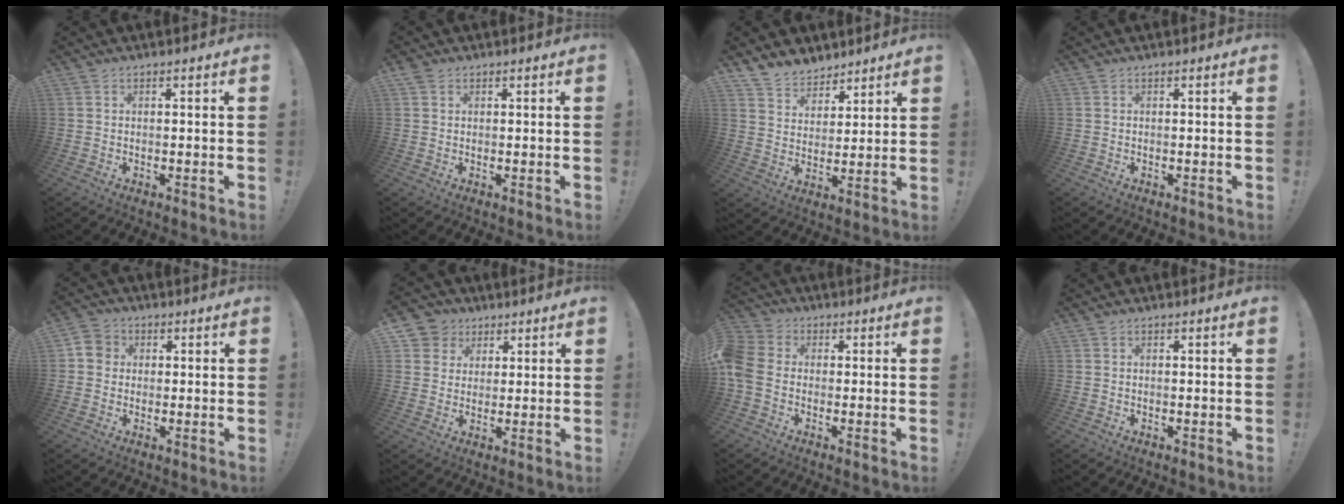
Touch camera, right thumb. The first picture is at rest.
{"total": 1.6, "force": [1.2, 1.0, 0.5], "torque": [-0.003, -0.002, 0.021]}
{"total": 7.7, "force": [6.3, 4.4, 0.6], "torque": [-0.020, -0.054, 0.126]}
{"total": 0.0}
{"total": 5.2, "force": [0.5, 4.8, 1.8], "torque": [-0.025, 0.015, 0.012]}
{"total": 6.7, "force": [2.5, 6.1, 1.0], "torque": [-0.023, -0.014, 0.054]}
{"total": 7.5, "force": [-1.8, 5.6, 4.6], "torque": [-0.108, 0.011, -0.030]}
{"total": 0.0}